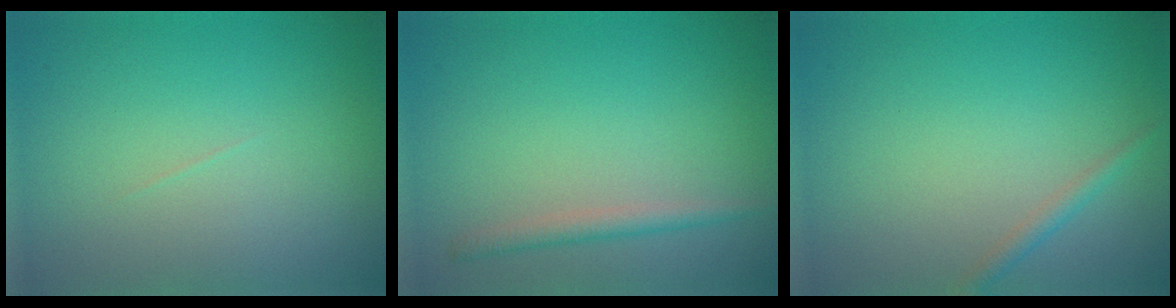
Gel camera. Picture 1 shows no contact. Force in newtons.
{"total": 1.6, "press": 1.6, "slide": 0.0}
{"total": 1.2, "press": 1.2, "slide": 0.0}